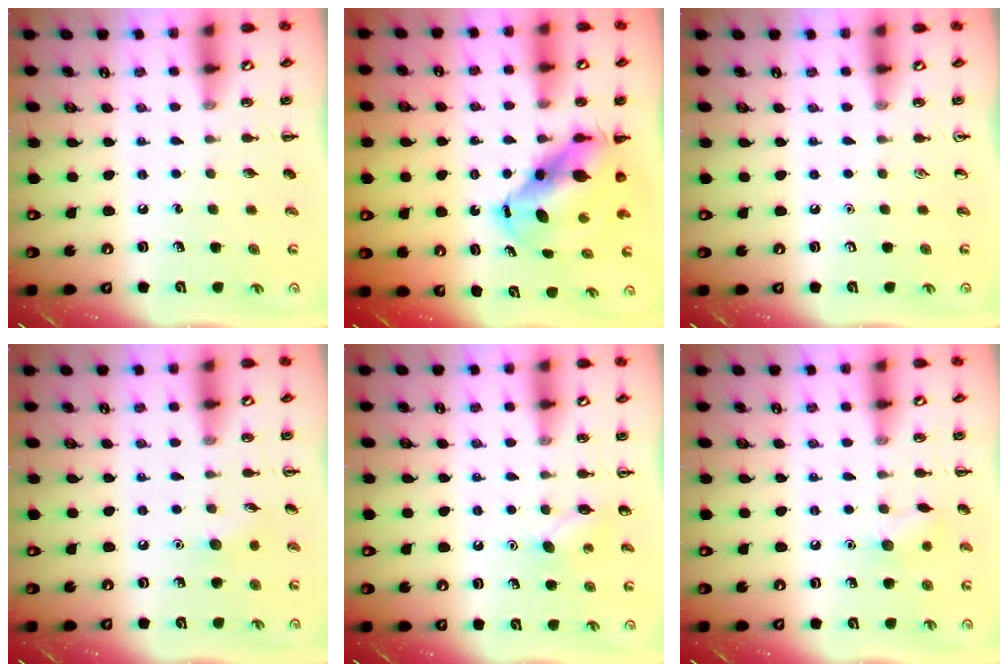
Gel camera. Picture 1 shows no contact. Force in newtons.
{"total": 8.2, "press": 7.9, "slide": 2.3}
{"total": 0.0}
{"total": 5.1, "press": 4.9, "slide": 1.5}
{"total": 6.3, "press": 6.1, "slide": 1.5}
{"total": 6.6, "press": 6.5, "slide": 1.4}